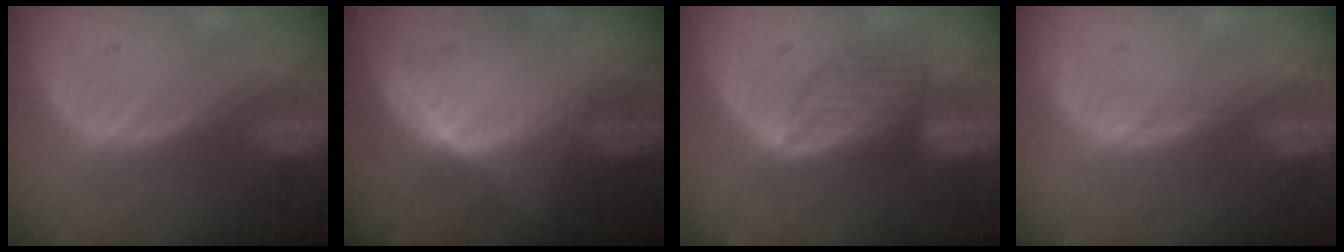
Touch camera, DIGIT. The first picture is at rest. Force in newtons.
{"total": 6.4, "press": 6.2, "slide": 1.7}
{"total": 5.9, "press": 5.7, "slide": 1.5}
{"total": 0.8, "press": 0.6, "slide": 0.5}